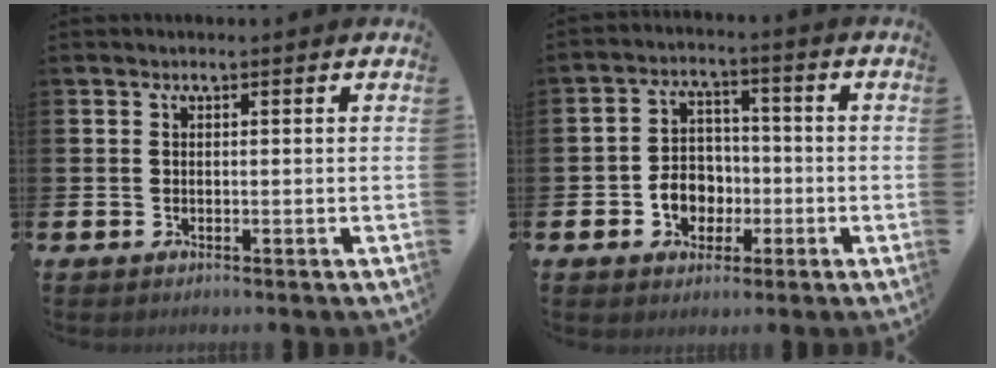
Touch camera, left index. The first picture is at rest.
{"total": 5.2, "force": [-2.1, 4.4, 1.9], "torque": [-0.031, 0.009, -0.043]}